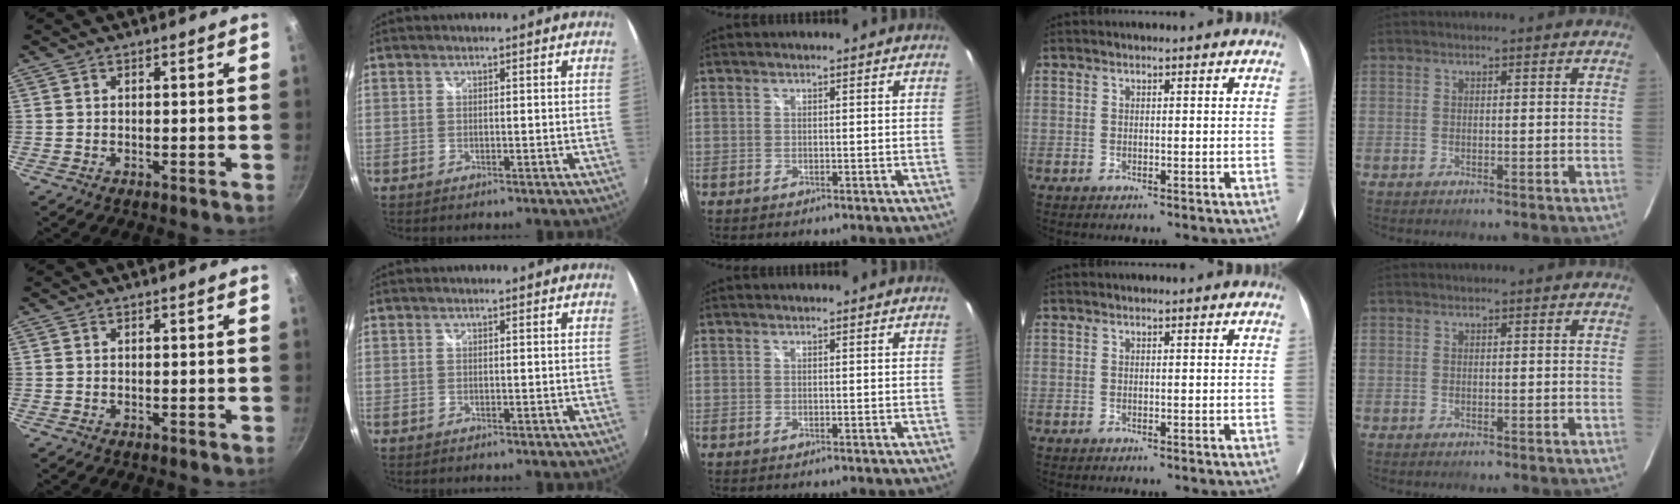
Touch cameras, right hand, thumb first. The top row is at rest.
{}